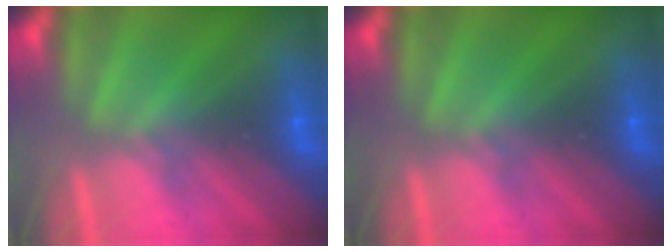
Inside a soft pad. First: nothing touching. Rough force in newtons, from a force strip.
{"total": 0.0}